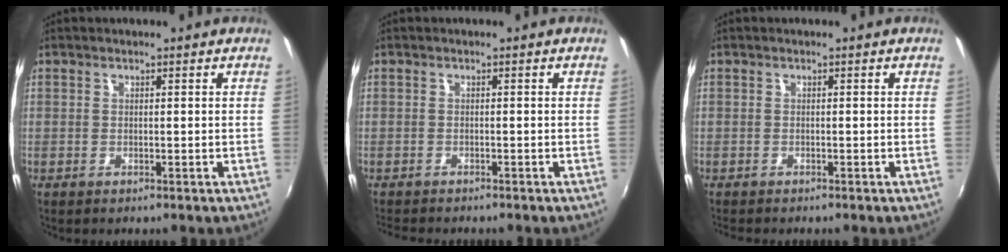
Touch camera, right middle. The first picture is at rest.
{"total": 3.2, "force": [-3.0, 0.5, 1.0], "torque": [-0.030, -0.016, -0.053]}
{"total": 1.4, "force": [-1.3, 0.3, 0.4], "torque": [-0.010, -0.008, -0.021]}